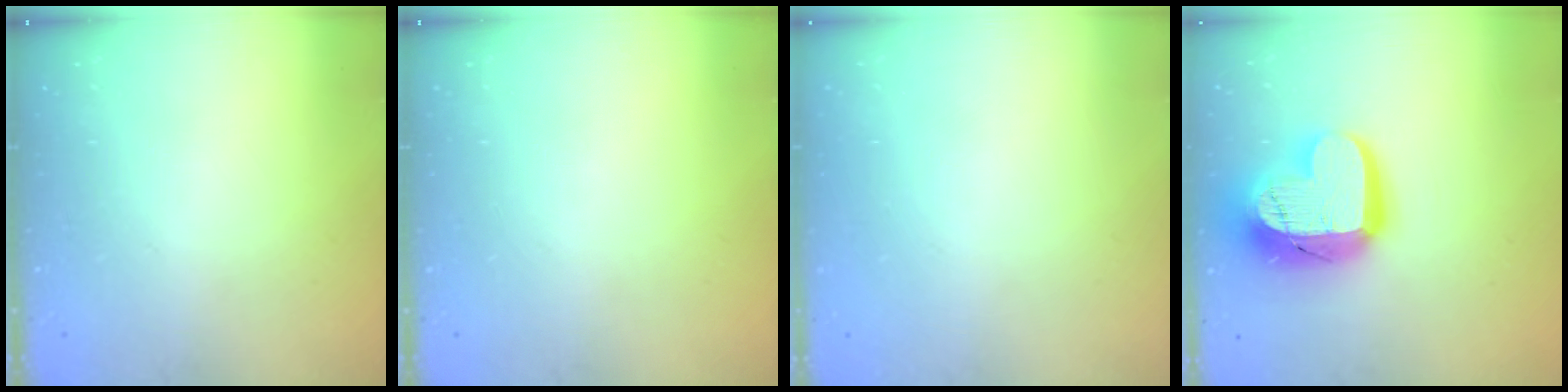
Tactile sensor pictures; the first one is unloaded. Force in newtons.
{"total": 0.0}
{"total": 0.0}
{"total": 19.0, "press": 19.0, "slide": 1.6}